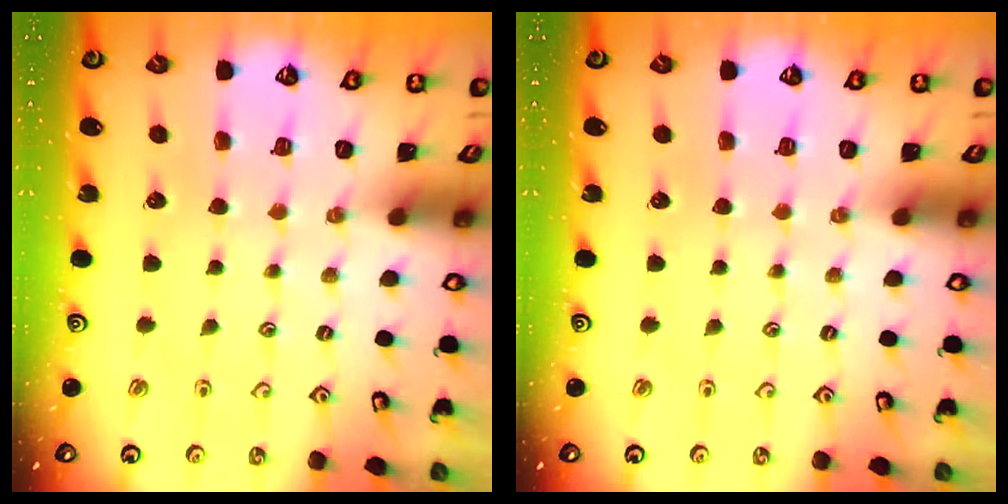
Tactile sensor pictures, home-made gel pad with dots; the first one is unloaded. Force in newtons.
{"total": 0.0}